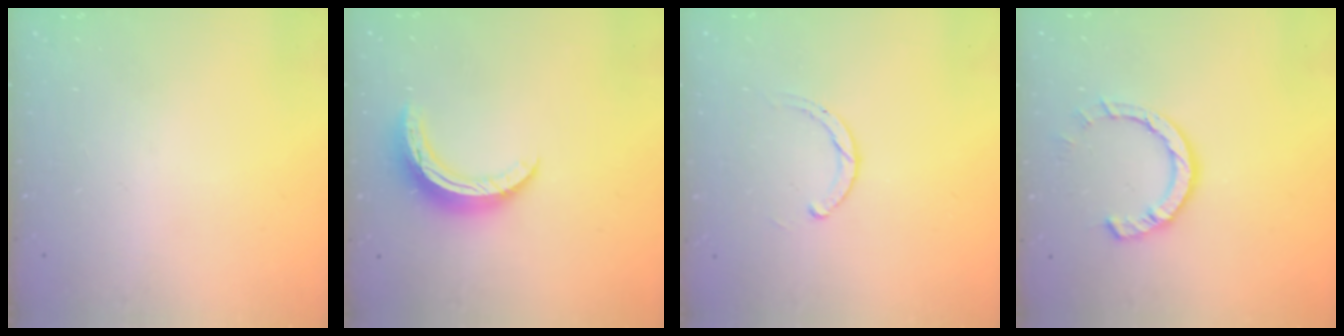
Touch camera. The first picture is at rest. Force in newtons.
{"total": 10.7, "press": 10.7, "slide": 0.2}
{"total": 1.8, "press": 1.8, "slide": 0.2}
{"total": 9.0, "press": 8.9, "slide": 1.2}